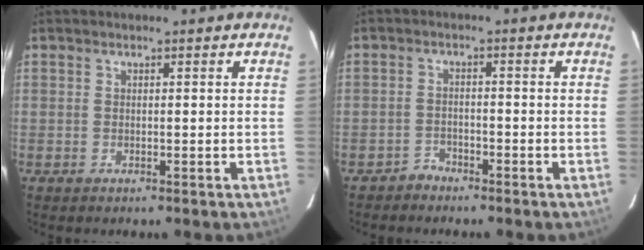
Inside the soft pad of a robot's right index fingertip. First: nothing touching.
{"total": 2.4, "force": [-2.1, 1.1, -0.2], "torque": [0.004, 0.007, -0.038]}